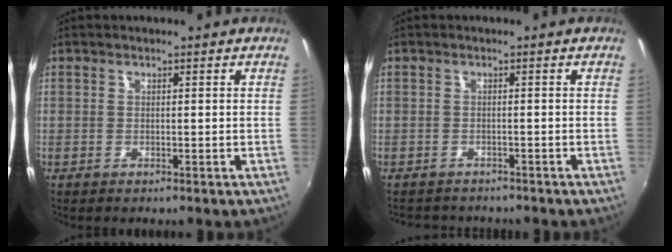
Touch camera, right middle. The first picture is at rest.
{"total": 3.9, "force": [-3.5, 1.6, 0.5], "torque": [-0.020, -0.009, -0.056]}